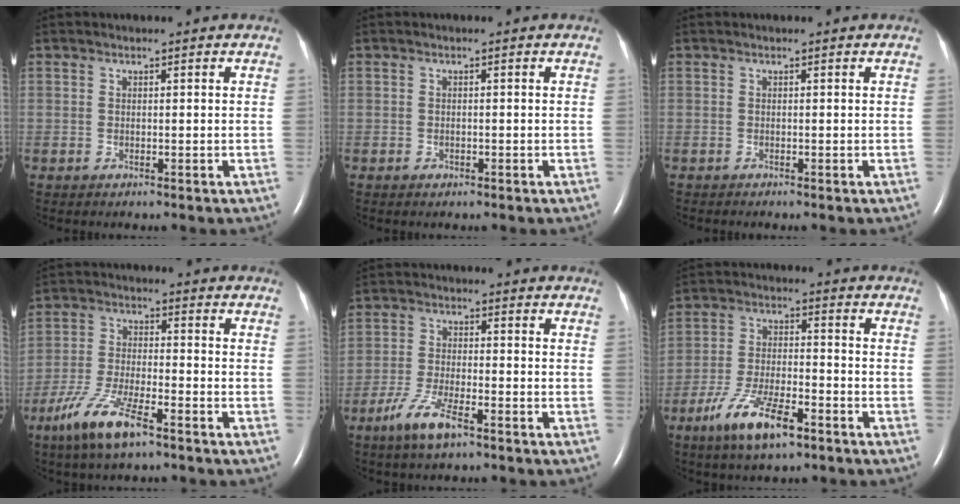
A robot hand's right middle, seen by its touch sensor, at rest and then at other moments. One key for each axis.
{"total": 0.5, "fx": -0.3, "fy": 0.4, "fz": 0.1, "tx": -0.007, "ty": 0.003, "tz": -0.003}
{"total": 0.0}
{"total": 9.3, "fx": -6.1, "fy": 1.8, "fz": 6.8, "tx": -0.148, "ty": -0.016, "tz": -0.114}
{"total": 6.4, "fx": -4.2, "fy": 1.3, "fz": 4.7, "tx": -0.107, "ty": -0.007, "tz": -0.076}
{"total": 10.0, "fx": -6.2, "fy": 2.6, "fz": 7.4, "tx": -0.151, "ty": -0.006, "tz": -0.108}